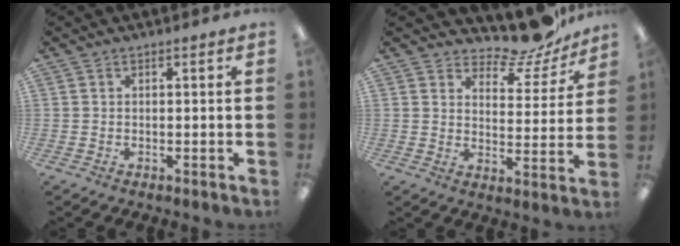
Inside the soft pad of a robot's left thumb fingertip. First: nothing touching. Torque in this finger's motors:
{"motor_torque": [-0.03, -0.05, -0.64, -0.04, 0.00]}